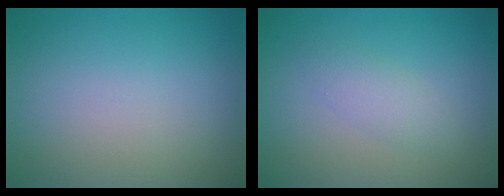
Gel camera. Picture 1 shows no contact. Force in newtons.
{"total": 1.8, "press": 1.8, "slide": 0.1}